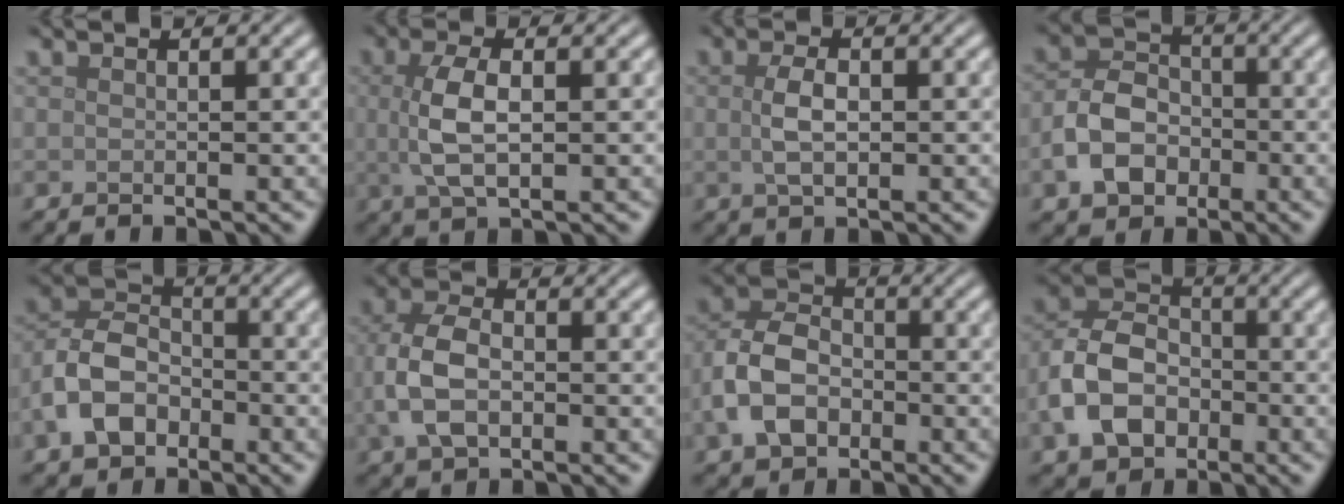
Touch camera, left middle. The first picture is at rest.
{"total": 4.3, "force": [0.3, 1.7, 3.9], "torque": [-0.090, 0.003, 0.006]}
{"total": 2.6, "force": [0.1, 1.2, 2.3], "torque": [-0.053, -0.001, 0.002]}
{"total": 4.9, "force": [-1.9, 3.6, 2.8], "torque": [-0.051, 0.003, -0.040]}
{"total": 5.5, "force": [-2.2, 3.9, 3.2], "torque": [-0.067, 0.003, -0.050]}
{"total": 5.5, "force": [-0.5, 3.6, 4.1], "torque": [-0.101, -0.001, -0.014]}
{"total": 5.9, "force": [-1.9, 4.3, 3.6], "torque": [-0.079, 0.005, -0.044]}
{"total": 6.8, "force": [-2.2, 5.0, 4.0], "torque": [-0.084, 0.004, -0.052]}